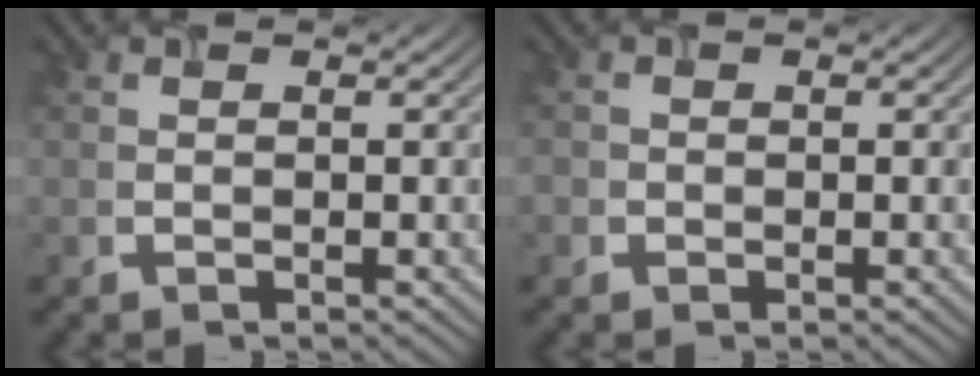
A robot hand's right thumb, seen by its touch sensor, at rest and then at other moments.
{"total": 1.1, "force": [-0.4, 1.0, 0.1], "torque": [0.001, -0.004, -0.012]}